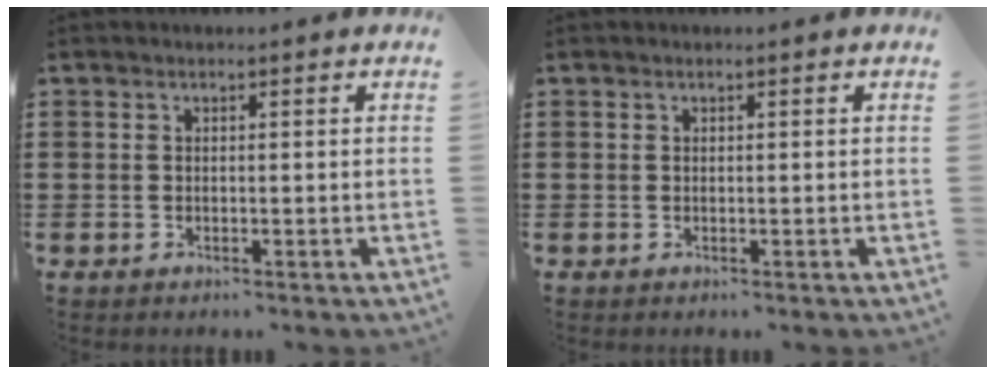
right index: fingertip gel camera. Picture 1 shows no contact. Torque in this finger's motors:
{"motor_torque": [-0.27, -0.11, 0.02, -0.01]}